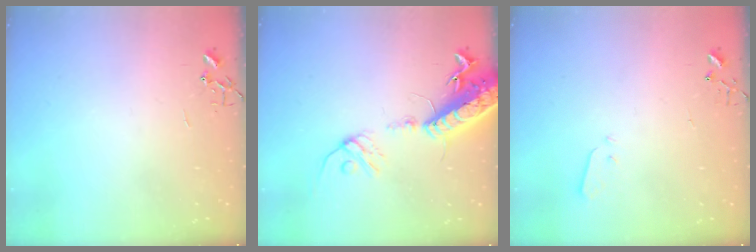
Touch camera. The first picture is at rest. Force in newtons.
{"total": 17.4, "press": 16.9, "slide": 4.1}
{"total": 2.2, "press": 2.1, "slide": 0.3}